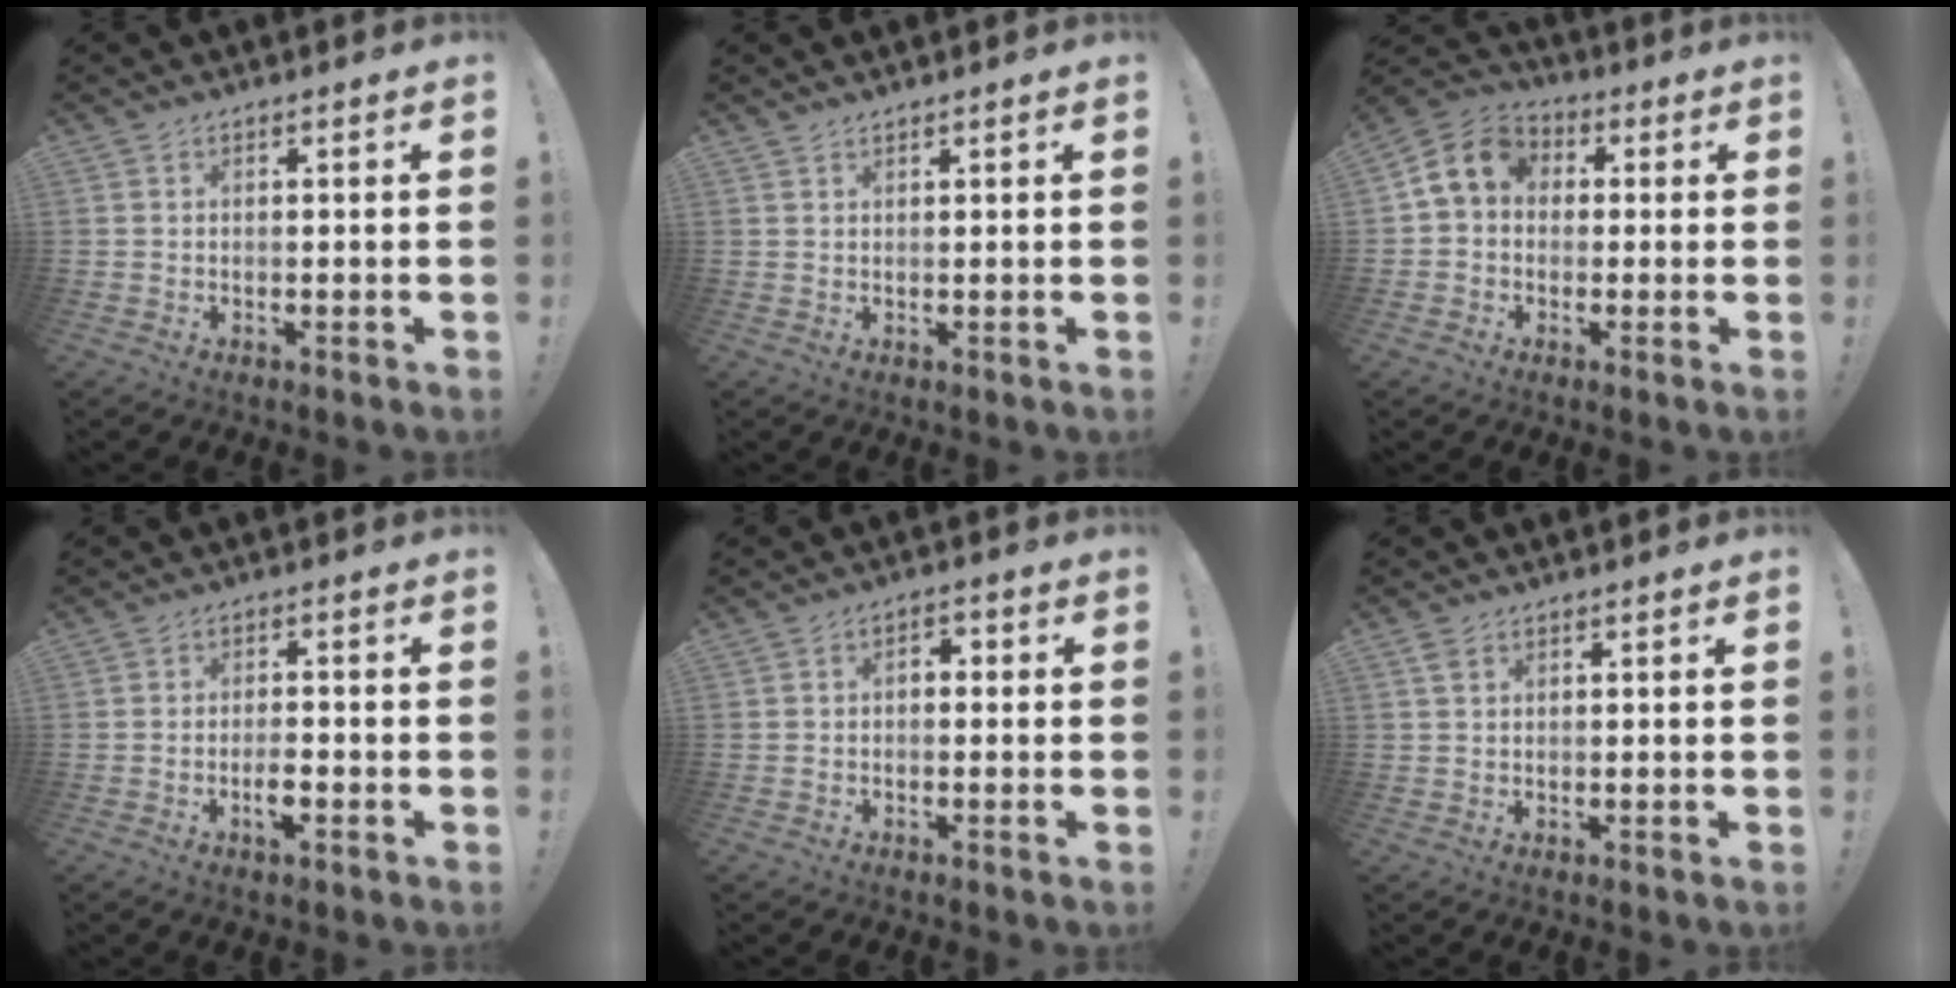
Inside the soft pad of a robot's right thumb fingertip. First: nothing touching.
{"total": 1.0, "force": [1.0, 0.0, 0.3], "torque": [0.001, -0.005, 0.018]}
{"total": 9.4, "force": [1.3, 7.7, 5.1], "torque": [-0.086, 0.014, 0.030]}
{"total": 3.7, "force": [-1.7, 1.3, 3.0], "torque": [-0.043, 0.004, -0.032]}
{"total": 2.6, "force": [-1.0, 1.8, 1.7], "torque": [-0.020, 0.007, -0.021]}
{"total": 2.3, "force": [1.3, 1.4, 1.3], "torque": [-0.027, 0.002, 0.024]}